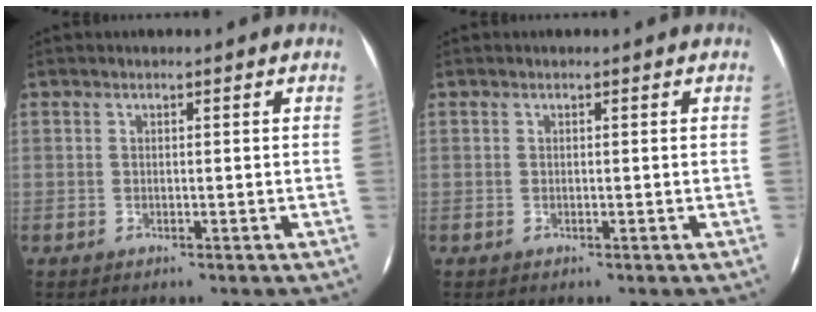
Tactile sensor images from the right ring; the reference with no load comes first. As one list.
[{"total": 0.0}]